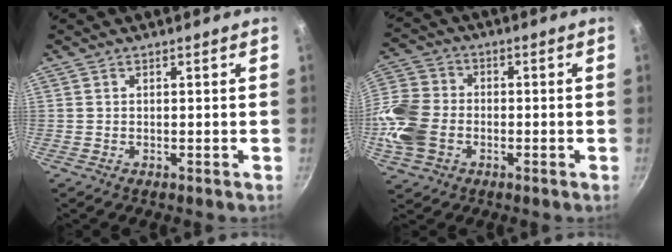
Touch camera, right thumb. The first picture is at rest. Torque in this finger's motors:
{"motor_torque": [1.78, 1.78, 1.32, -0.68, 0.17]}